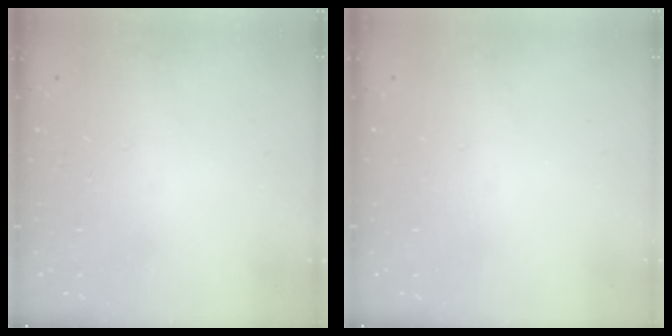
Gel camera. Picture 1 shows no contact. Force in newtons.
{"total": 0.0}